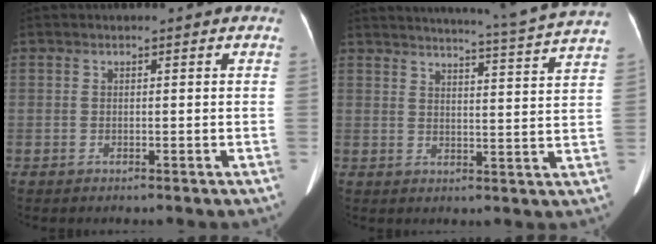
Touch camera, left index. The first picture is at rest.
{"total": 16.1, "force": [14.9, -2.4, 5.4], "torque": [-0.096, -0.059, 0.177]}